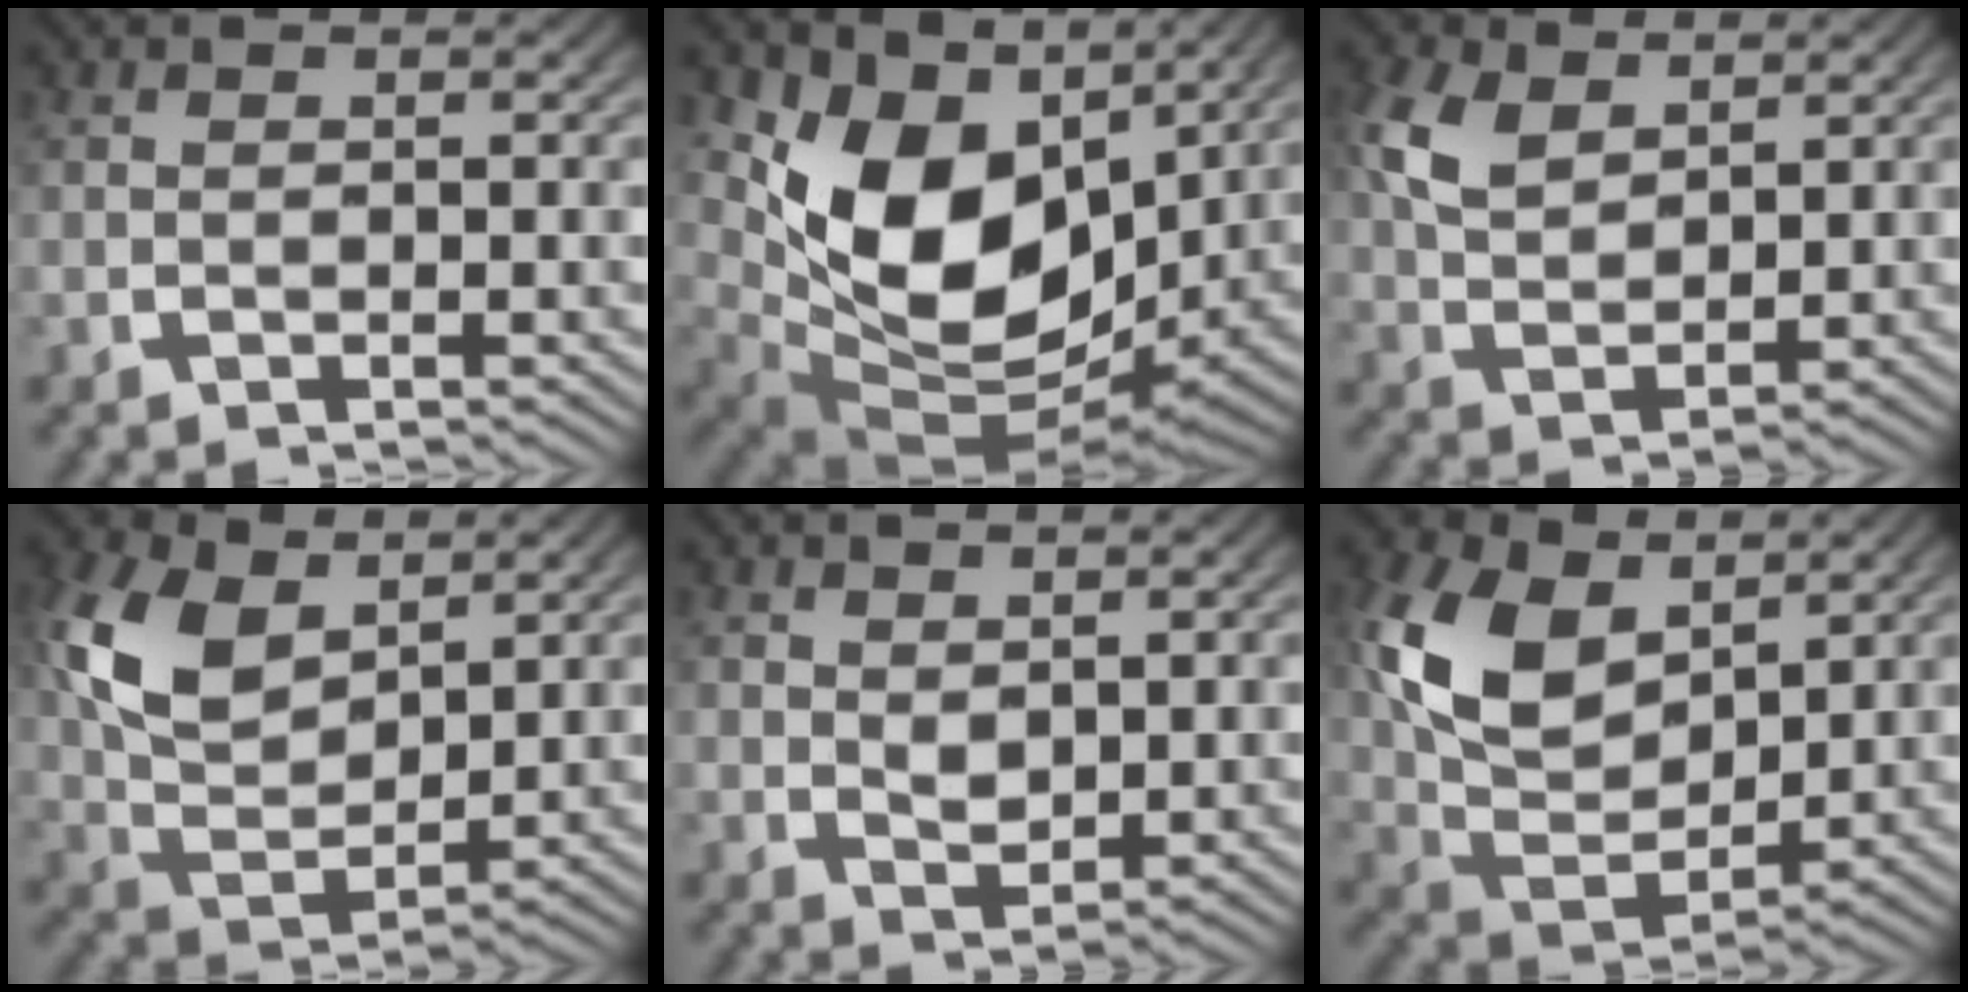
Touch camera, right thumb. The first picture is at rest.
{"total": 14.6, "force": [0.7, 9.0, 11.4], "torque": [-0.235, -0.056, 0.040]}
{"total": 5.2, "force": [2.2, 3.2, 3.4], "torque": [-0.086, -0.014, 0.057]}
{"total": 8.4, "force": [1.8, 5.3, 6.2], "torque": [-0.145, -0.022, 0.044]}
{"total": 1.8, "force": [0.9, 1.0, 1.1], "torque": [-0.018, -0.011, 0.026]}
{"total": 9.6, "force": [1.7, 6.1, 7.2], "torque": [-0.163, -0.025, 0.040]}